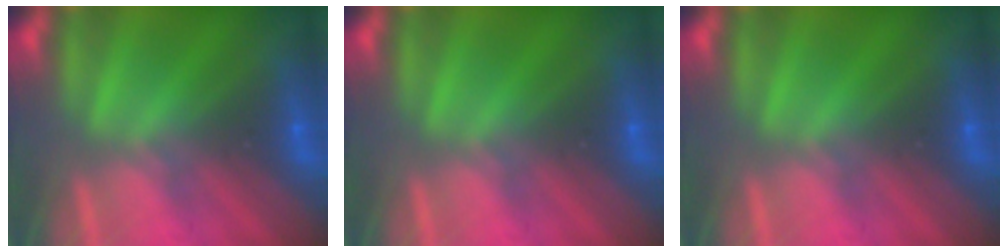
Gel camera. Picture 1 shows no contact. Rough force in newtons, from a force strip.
{"total": 0.0}
{"total": 0.0}